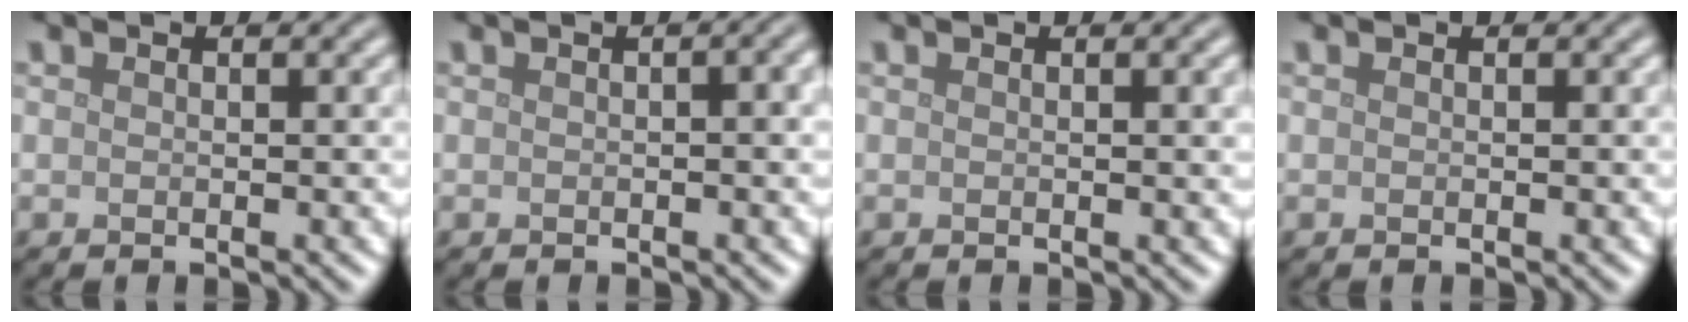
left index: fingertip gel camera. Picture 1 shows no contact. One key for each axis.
{"total": 2.4, "fx": 0.1, "fy": 0.7, "fz": 2.3, "tx": -0.023, "ty": 0.007, "tz": 0.004}
{"total": 1.0, "fx": 0.2, "fy": 0.2, "fz": 0.9, "tx": -0.009, "ty": 0.003, "tz": 0.002}
{"total": 0.0}